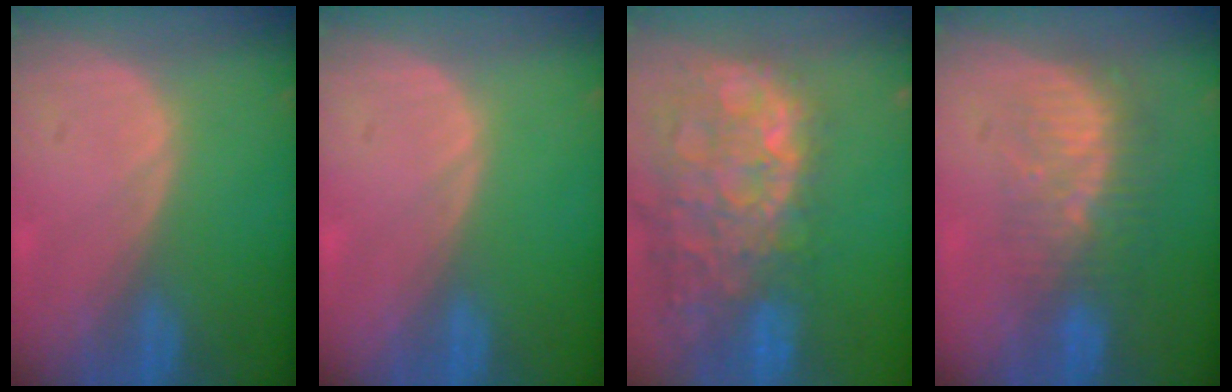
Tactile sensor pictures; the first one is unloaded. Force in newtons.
{"total": 0.0}
{"total": 15.0, "press": 12.1, "slide": 8.8}
{"total": 8.5, "press": 7.4, "slide": 4.1}